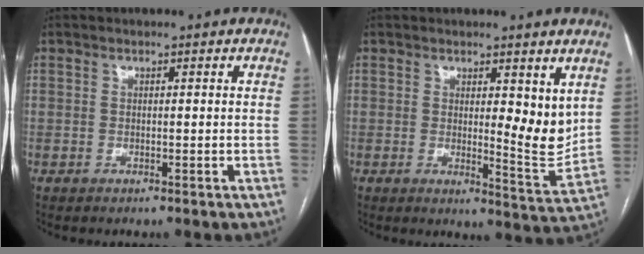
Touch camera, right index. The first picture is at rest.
{"total": 6.5, "force": [2.4, 1.7, 5.8], "torque": [-0.074, -0.024, 0.035]}